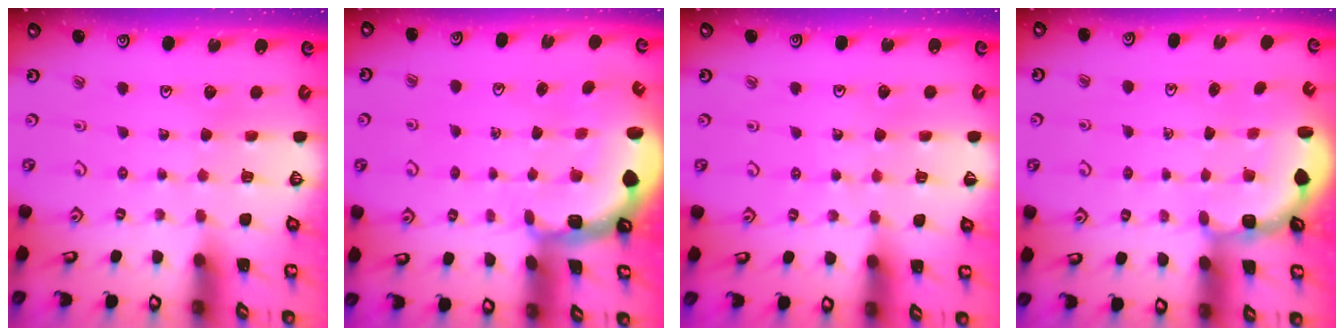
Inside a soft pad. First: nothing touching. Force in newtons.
{"total": 2.3, "press": 2.2, "slide": 0.7}
{"total": 4.9, "press": 4.9, "slide": 0.6}
{"total": 2.7, "press": 2.4, "slide": 1.4}